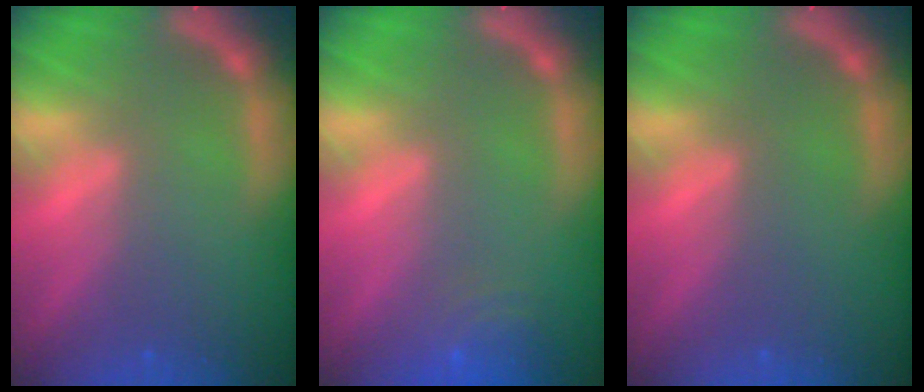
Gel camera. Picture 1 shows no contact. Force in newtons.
{"total": 4.0}
{"total": 0.0}